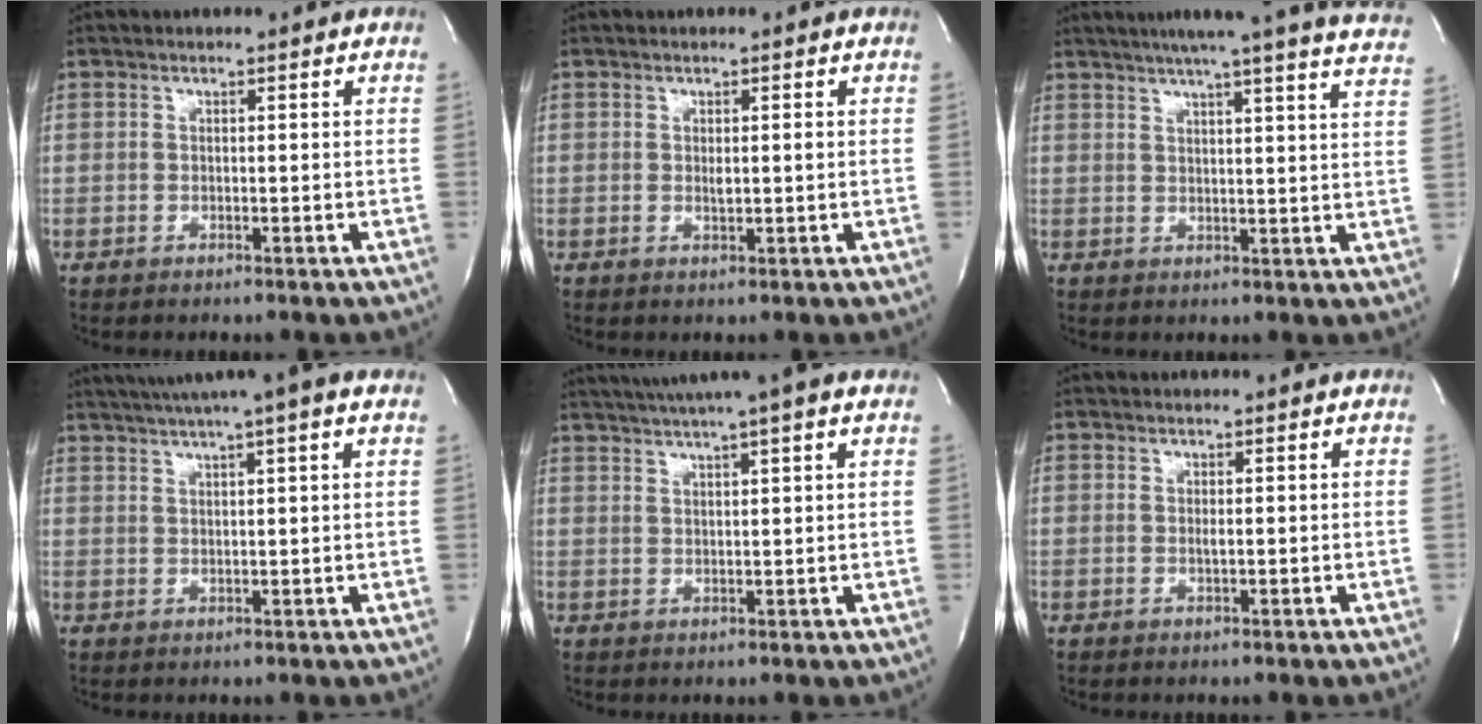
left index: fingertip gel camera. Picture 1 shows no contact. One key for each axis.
{"total": 1.6, "fx": -0.3, "fy": 0.4, "fz": 1.5, "tx": -0.026, "ty": -0.006, "tz": -0.004}
{"total": 24.2, "fx": 21.3, "fy": -0.4, "fz": 11.4, "tx": -0.176, "ty": -0.044, "tz": 0.248}
{"total": 9.6, "fx": 7.0, "fy": -0.2, "fz": 6.5, "tx": -0.112, "ty": 0.030, "tz": 0.090}
{"total": 10.0, "fx": 7.8, "fy": -0.6, "fz": 6.2, "tx": -0.109, "ty": 0.028, "tz": 0.100}
{"total": 0.6, "fx": -0.3, "fy": 0.0, "fz": 0.5, "tx": -0.013, "ty": -0.005, "tz": -0.004}